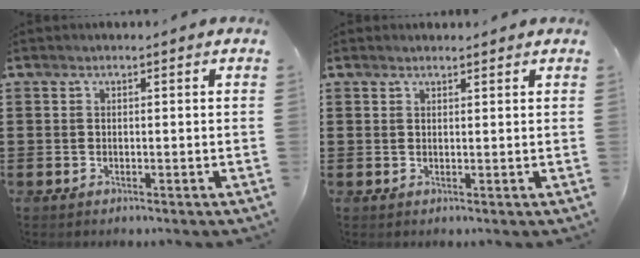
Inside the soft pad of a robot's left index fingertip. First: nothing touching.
{"total": 1.0, "force": [1.0, 0.1, 0.2], "torque": [-0.006, -0.001, 0.020]}